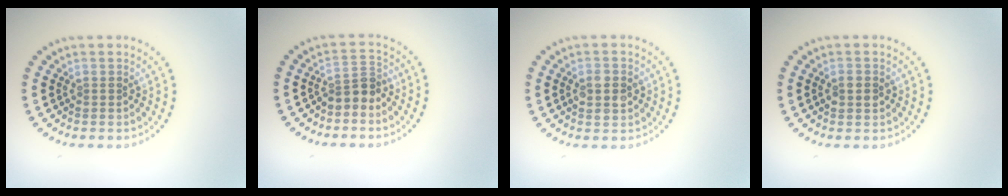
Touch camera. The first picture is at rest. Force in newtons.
{"total": 2.3, "press": 1.8, "slide": 1.5}
{"total": 2.8, "press": 2.8, "slide": 0.2}
{"total": 1.9, "press": 1.9, "slide": 0.1}